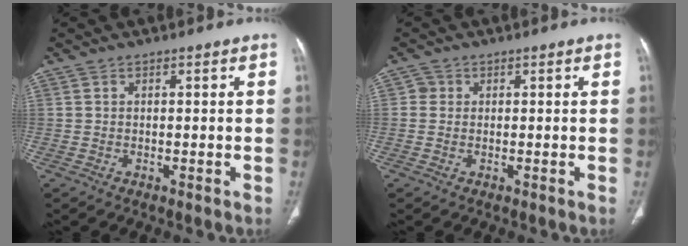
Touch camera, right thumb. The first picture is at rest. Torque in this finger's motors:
{"motor_torque": [0.03, -0.28, 0.27, 0.16, -0.05]}